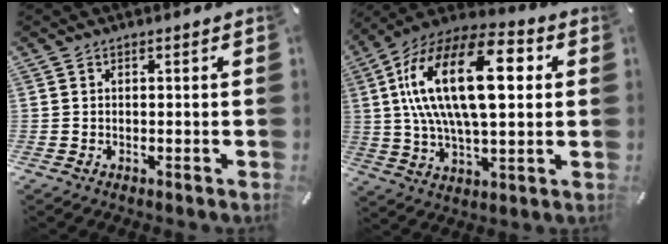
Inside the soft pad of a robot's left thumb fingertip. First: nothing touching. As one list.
[{"total": 24.5, "force": [5.8, 11.6, 20.8], "torque": [-0.414, -0.008, 0.078]}]